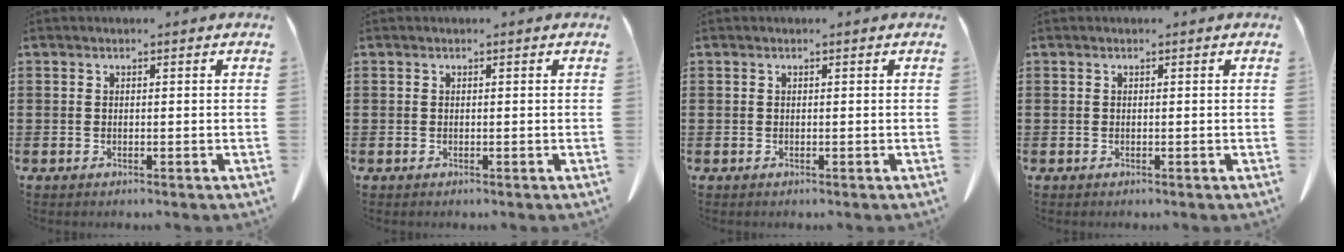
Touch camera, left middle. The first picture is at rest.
{"total": 0.0}
{"total": 0.0}
{"total": 0.0}